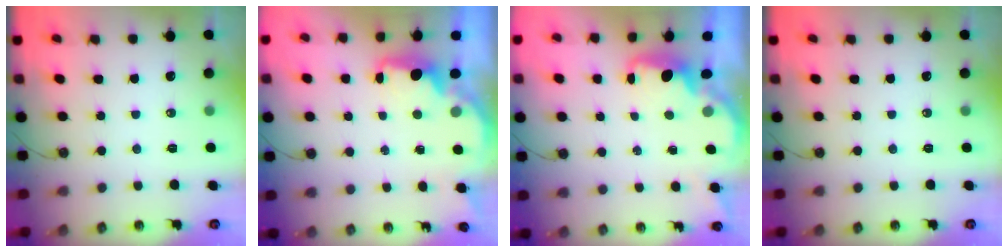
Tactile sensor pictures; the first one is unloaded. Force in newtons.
{"total": 2.2, "press": 2.1, "slide": 0.8}
{"total": 1.6, "press": 1.4, "slide": 0.7}
{"total": 0.0}